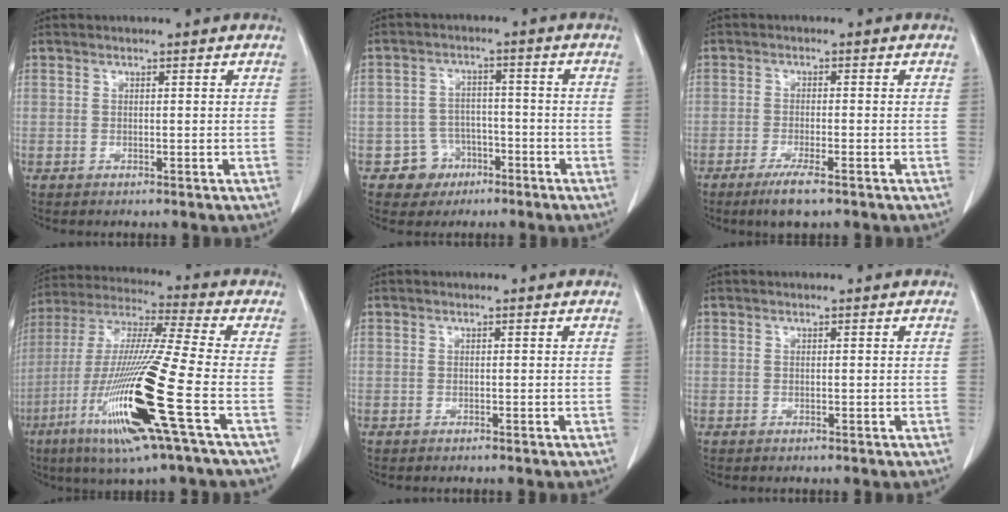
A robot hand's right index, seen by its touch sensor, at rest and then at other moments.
{"total": 5.2, "force": [-2.8, 4.4, 0.1], "torque": [0.008, 0.015, -0.041]}
{"total": 4.6, "force": [-3.1, 0.4, 3.4], "torque": [-0.067, -0.011, -0.053]}
{"total": 20.2, "force": [-7.1, -0.5, 18.9], "torque": [-0.401, -0.035, -0.143]}
{"total": 0.0}
{"total": 0.0}